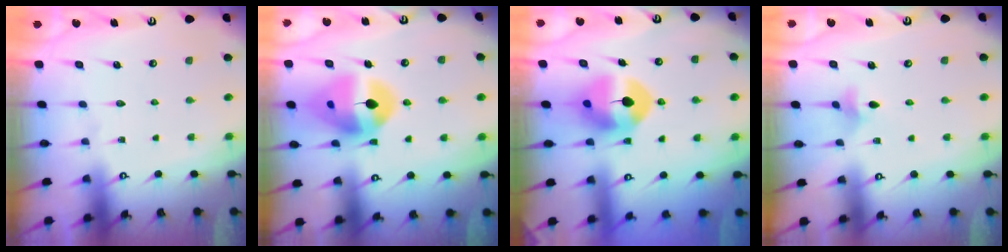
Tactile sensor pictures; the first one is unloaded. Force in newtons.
{"total": 14.5, "press": 14.5, "slide": 1.4}
{"total": 9.4, "press": 9.2, "slide": 1.5}
{"total": 4.0, "press": 3.9, "slide": 0.7}